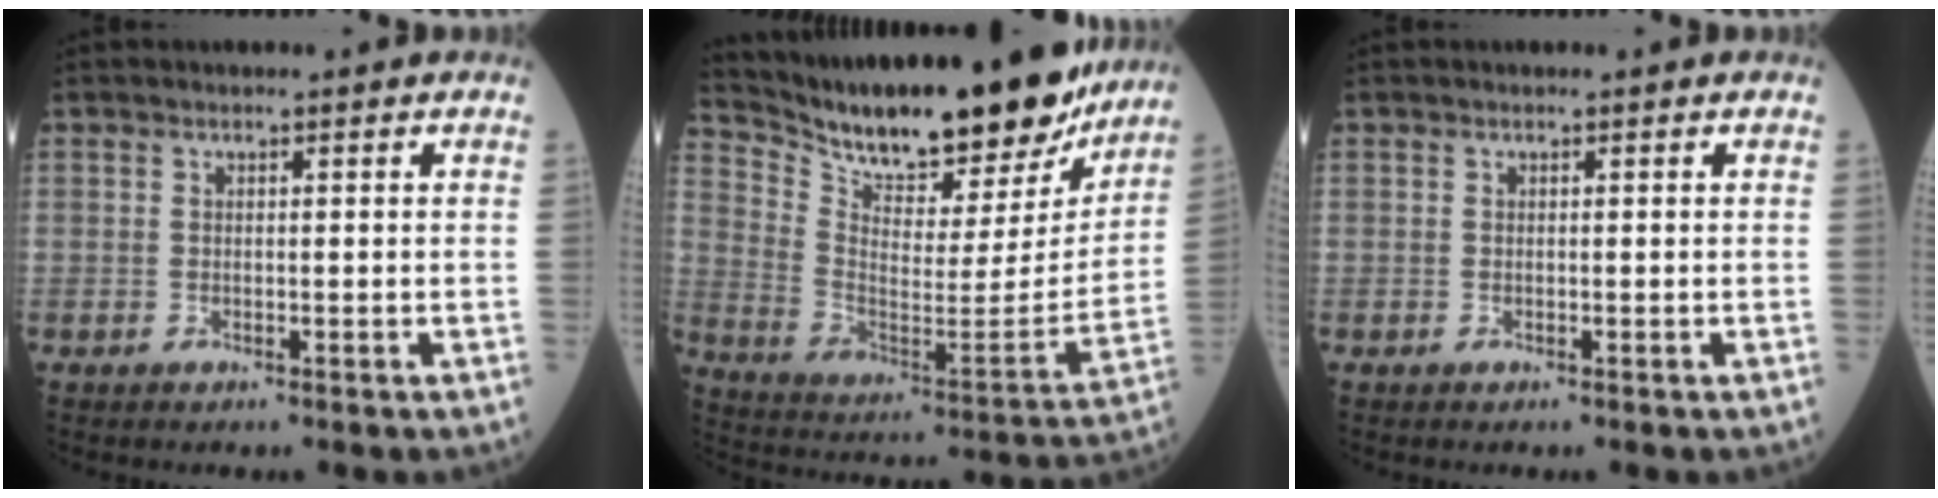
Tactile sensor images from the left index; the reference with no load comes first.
{"total": 25.4, "force": [22.0, 5.6, 11.3], "torque": [-0.197, -0.039, 0.325]}
{"total": 0.0}